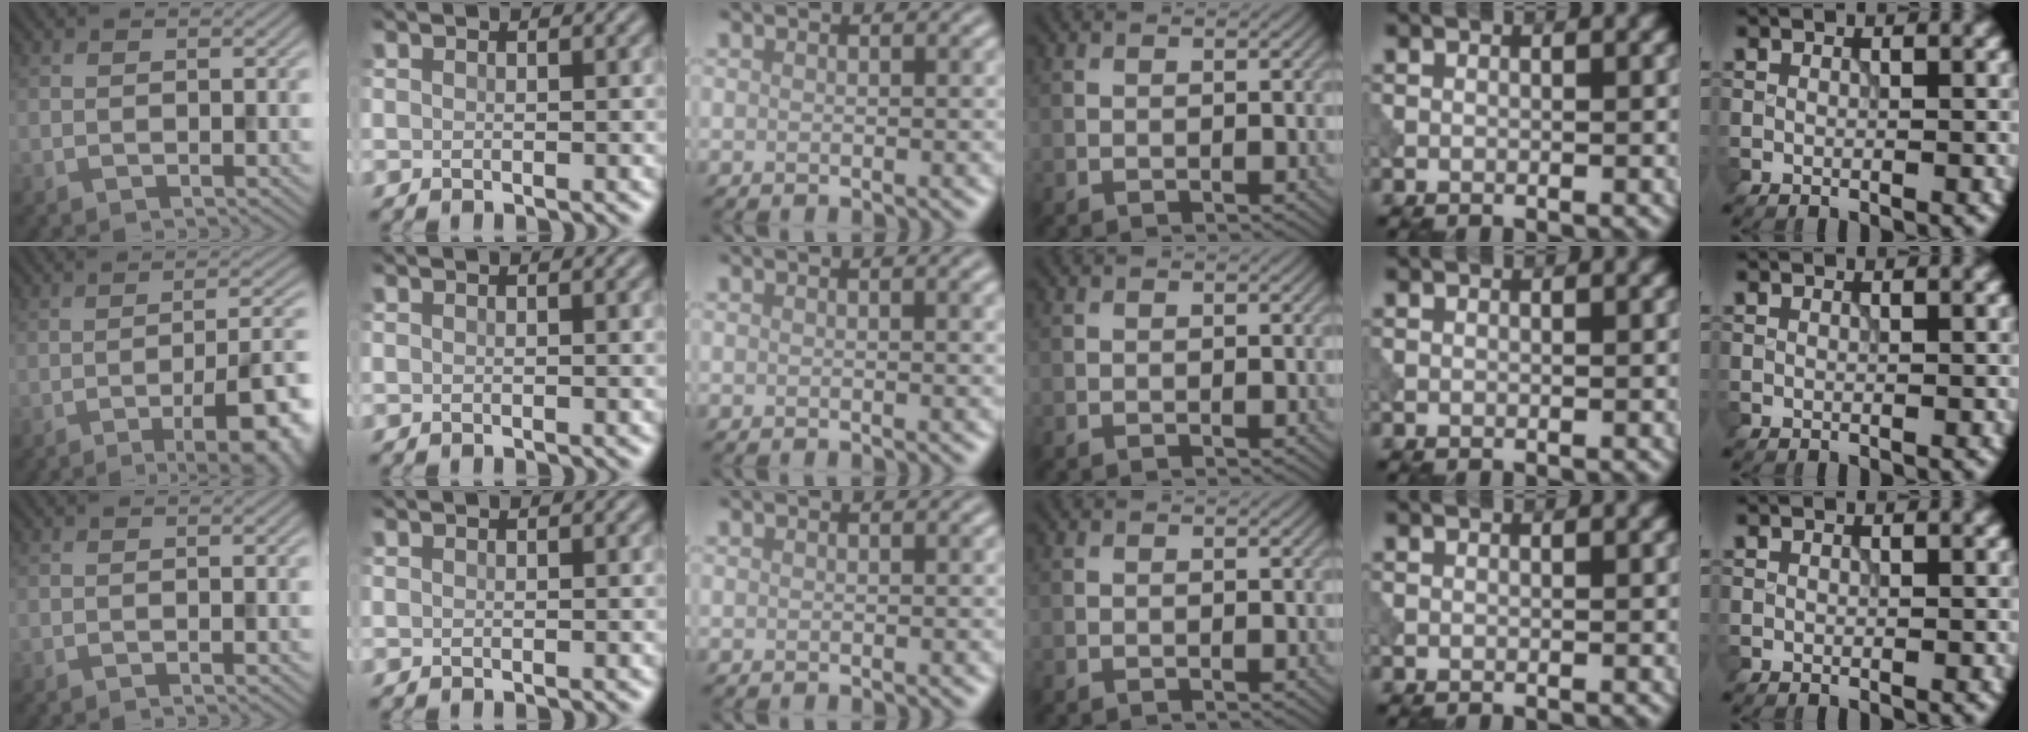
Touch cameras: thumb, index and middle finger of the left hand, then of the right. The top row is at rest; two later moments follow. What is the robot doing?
{"motion": "dispense", "object": "syringe"}